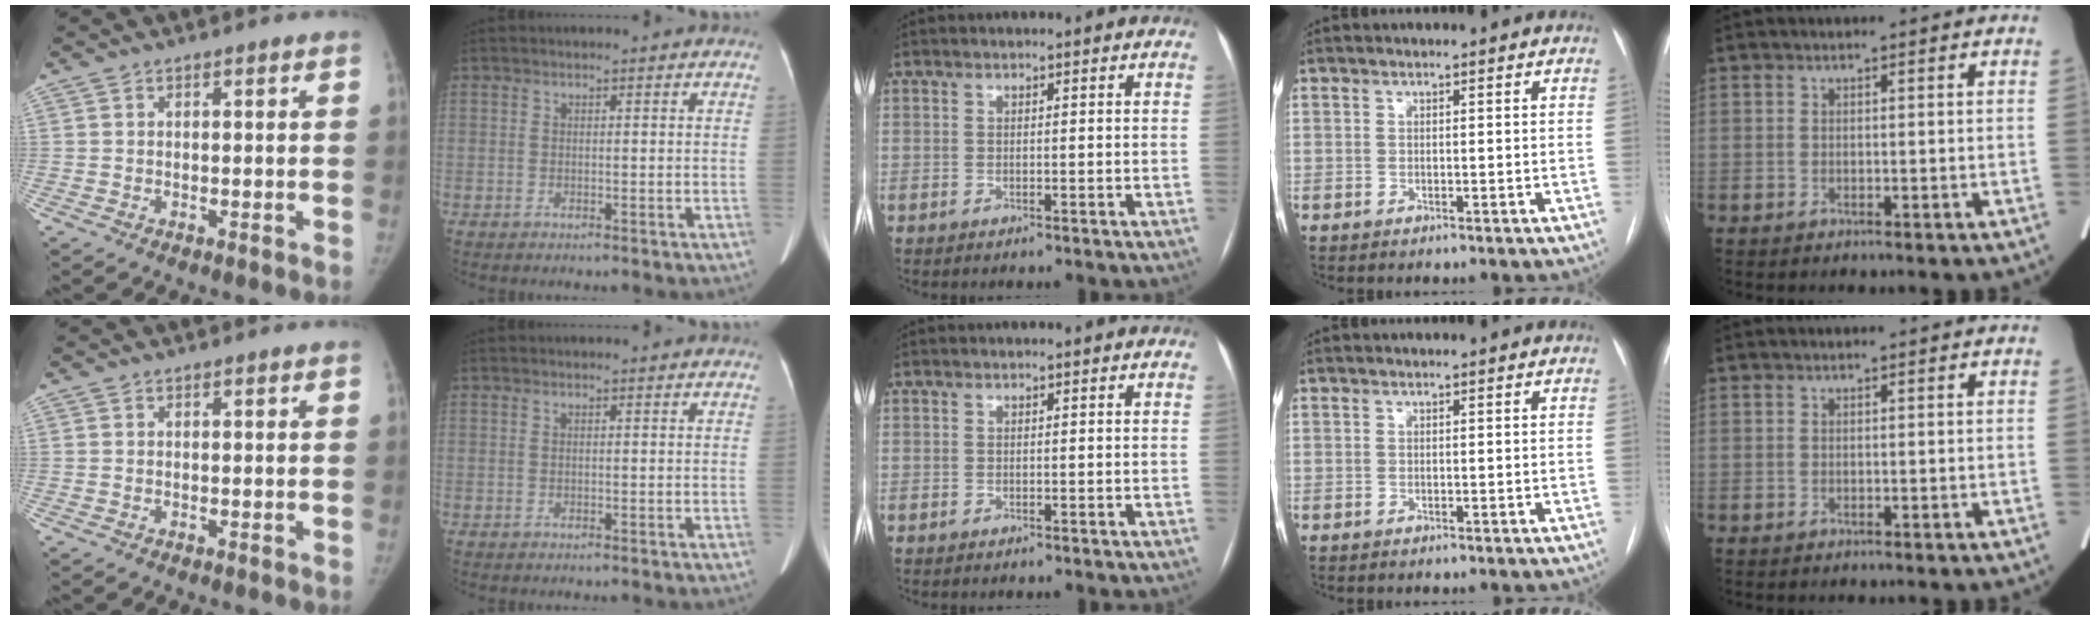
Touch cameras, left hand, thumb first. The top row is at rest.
{}